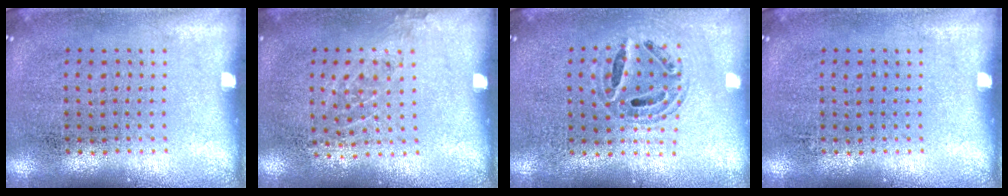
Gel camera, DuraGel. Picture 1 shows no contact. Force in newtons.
{"total": 0.9, "press": 0.7, "slide": 0.6}
{"total": 0.7, "press": 0.7, "slide": 0.3}
{"total": 0.0}